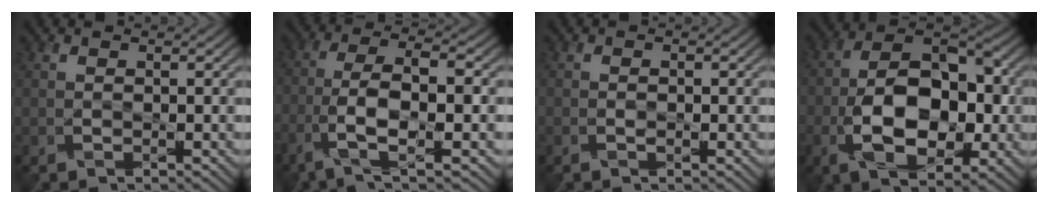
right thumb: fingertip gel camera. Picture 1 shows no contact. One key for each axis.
{"total": 8.7, "fx": -3.3, "fy": 2.6, "fz": 7.7, "tx": -0.155, "ty": 0.005, "tz": -0.068}
{"total": 0.9, "fx": -0.3, "fy": 0.4, "fz": 0.7, "tx": -0.013, "ty": 0.000, "tz": -0.005}
{"total": 13.4, "fx": -3.3, "fy": 7.5, "fz": 10.6, "tx": -0.193, "ty": -0.002, "tz": -0.065}